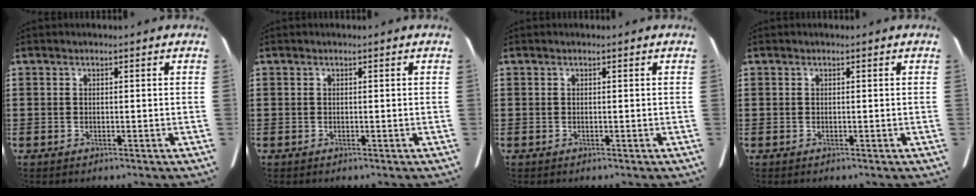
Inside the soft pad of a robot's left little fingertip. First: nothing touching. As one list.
[{"total": 0.0}, {"total": 0.0}, {"total": 0.0}]